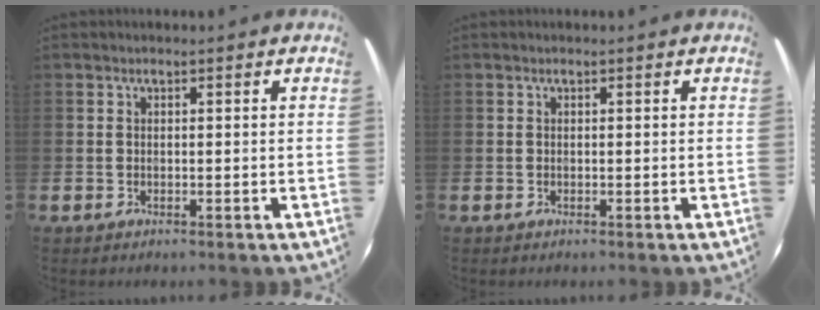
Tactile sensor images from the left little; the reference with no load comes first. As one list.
[{"total": 0.0}]